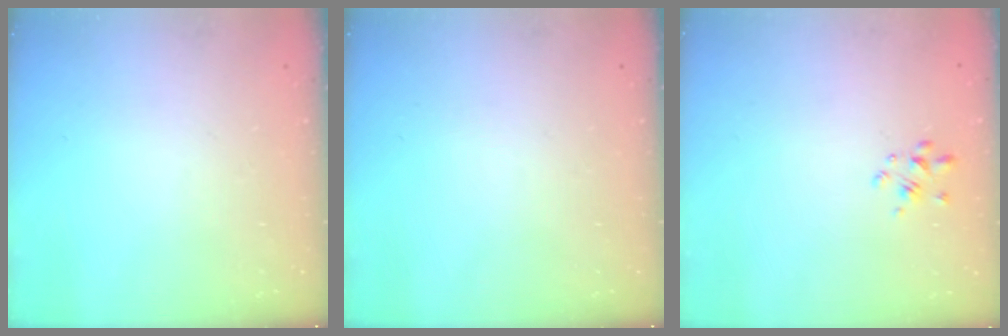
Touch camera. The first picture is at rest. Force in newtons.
{"total": 0.0}
{"total": 2.6, "press": 2.4, "slide": 1.0}